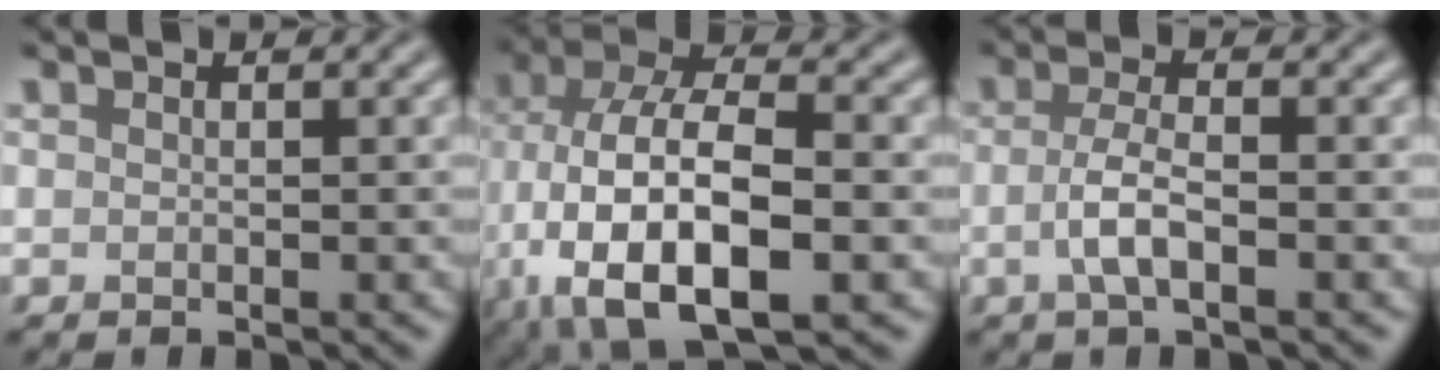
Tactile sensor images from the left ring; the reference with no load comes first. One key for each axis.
{"total": 13.5, "fx": -3.4, "fy": 6.6, "fz": 11.2, "tx": -0.215, "ty": -0.007, "tz": -0.054}
{"total": 3.0, "fx": -0.7, "fy": 0.9, "fz": 2.8, "tx": -0.058, "ty": 0.000, "tz": -0.020}